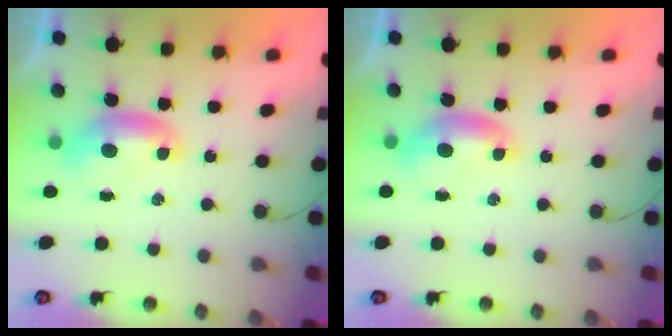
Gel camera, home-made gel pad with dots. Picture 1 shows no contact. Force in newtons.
{"total": 0.0}